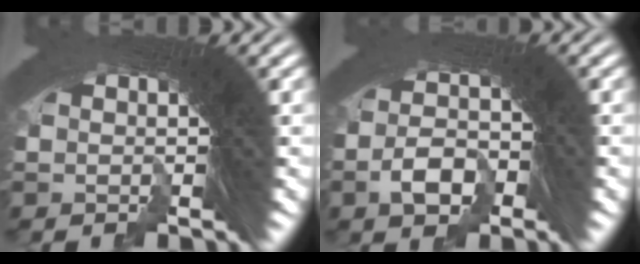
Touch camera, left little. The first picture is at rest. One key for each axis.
{"total": 4.0, "fx": -2.4, "fy": 3.0, "fz": 1.3, "tx": -0.008, "ty": -0.003, "tz": -0.048}